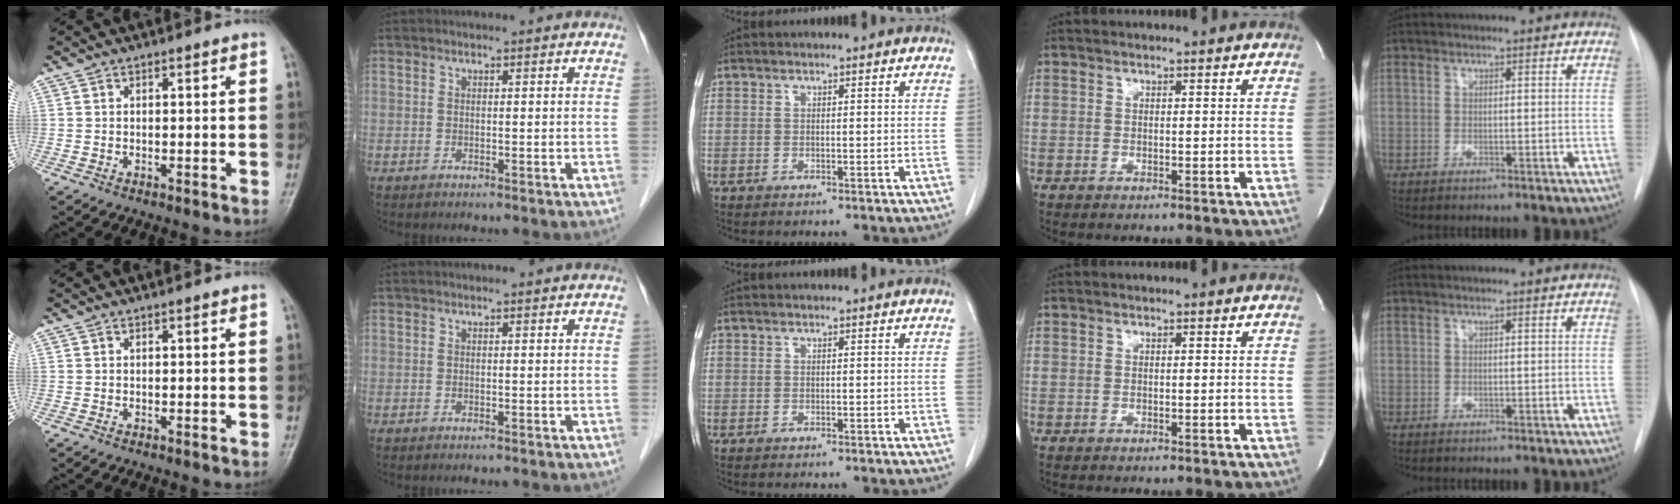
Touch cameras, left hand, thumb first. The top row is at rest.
{}